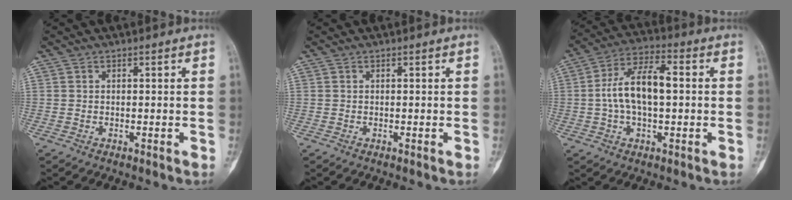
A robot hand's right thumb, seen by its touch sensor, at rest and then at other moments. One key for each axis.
{"total": 0.0}
{"total": 12.0, "fx": 0.3, "fy": 5.8, "fz": 10.5, "tx": -0.197, "ty": 0.028, "tz": 0.000}